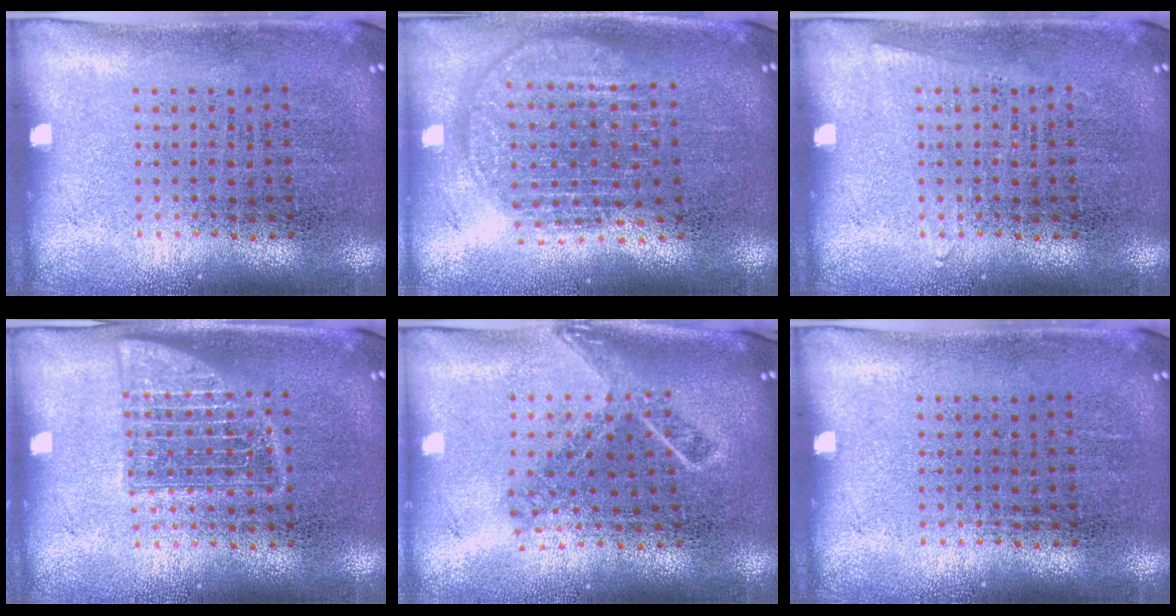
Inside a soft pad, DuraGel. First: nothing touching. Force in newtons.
{"total": 1.8, "press": 1.5, "slide": 0.9}
{"total": 0.7, "press": 0.7, "slide": 0.0}
{"total": 2.6, "press": 2.5, "slide": 0.4}
{"total": 1.7, "press": 1.2, "slide": 1.2}
{"total": 0.0}